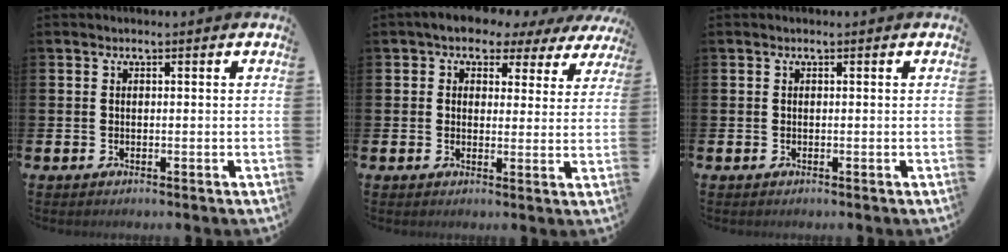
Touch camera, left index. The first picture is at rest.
{"total": 3.9, "force": [3.0, 2.3, 0.6], "torque": [-0.028, -0.017, 0.048]}
{"total": 0.0}